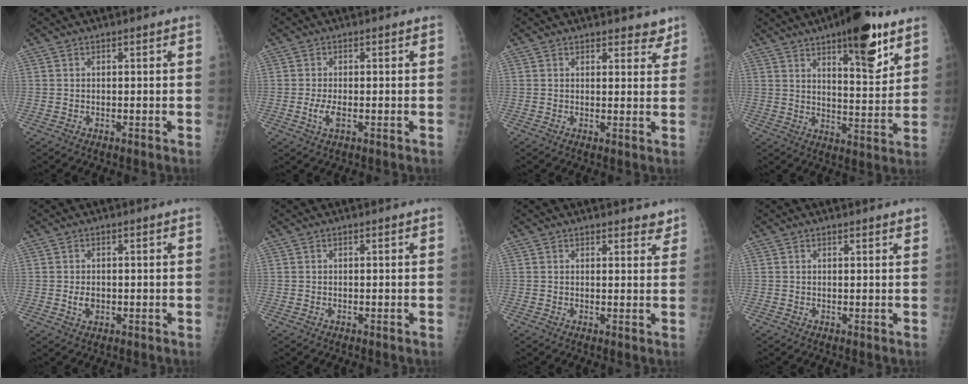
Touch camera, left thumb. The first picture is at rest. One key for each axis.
{"total": 2.9, "fx": -0.4, "fy": 1.3, "fz": 2.6, "tx": -0.059, "ty": -0.006, "tz": -0.010}
{"total": 3.9, "fx": 3.3, "fy": 1.7, "fz": 1.4, "tx": 0.013, "ty": -0.018, "tz": 0.039}
{"total": 15.8, "fx": 9.4, "fy": 4.9, "fz": 11.7, "tx": -0.135, "ty": -0.053, "tz": 0.137}
{"total": 2.1, "fx": -0.1, "fy": 1.5, "fz": 1.5, "tx": -0.022, "ty": -0.001, "tz": 0.002}
{"total": 0.0}
{"total": 3.5, "fx": 2.9, "fy": 1.3, "fz": 1.3, "tx": 0.009, "ty": -0.015, "tz": 0.034}
{"total": 2.0, "fx": 1.6, "fy": 0.4, "fz": 1.0, "tx": -0.007, "ty": -0.003, "tz": 0.021}